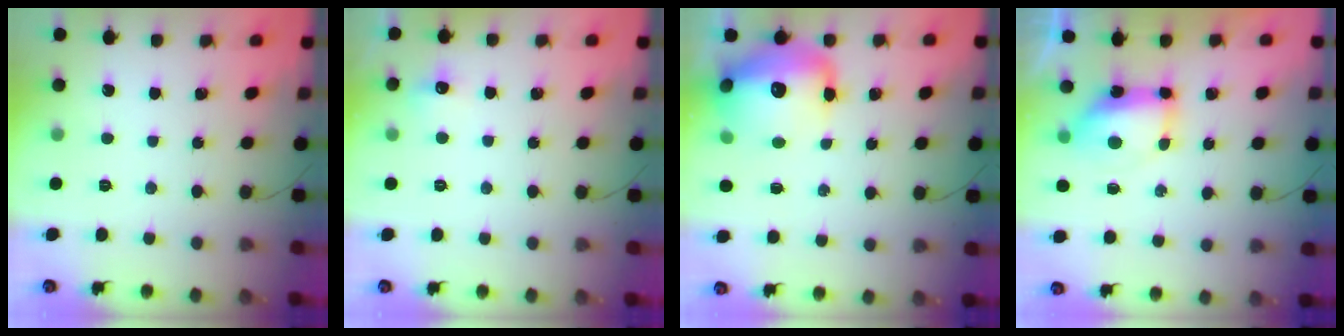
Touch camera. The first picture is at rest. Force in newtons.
{"total": 5.1, "press": 4.9, "slide": 1.4}
{"total": 19.6, "press": 19.0, "slide": 4.6}
{"total": 8.0, "press": 7.9, "slide": 1.1}